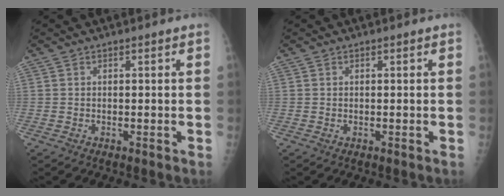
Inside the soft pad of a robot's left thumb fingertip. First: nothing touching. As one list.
[{"total": 0.0}]